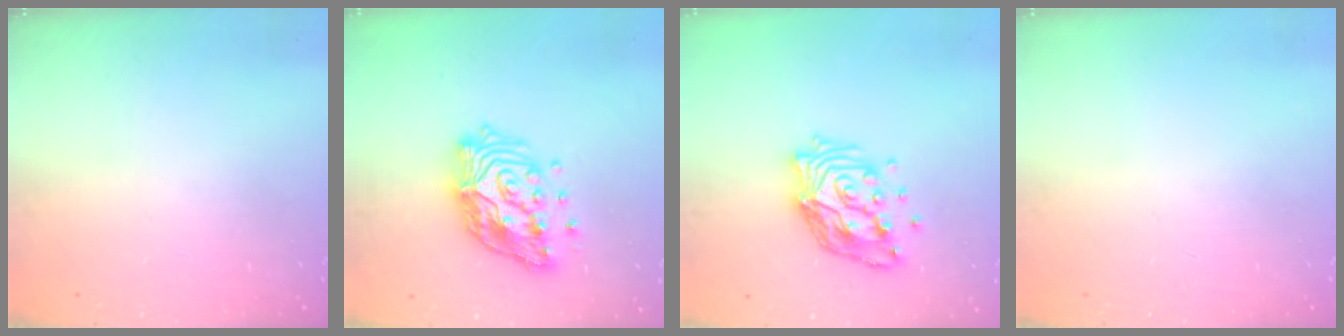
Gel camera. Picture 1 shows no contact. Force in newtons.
{"total": 15.9, "press": 15.8, "slide": 1.5}
{"total": 14.3, "press": 14.2, "slide": 1.4}
{"total": 0.0}